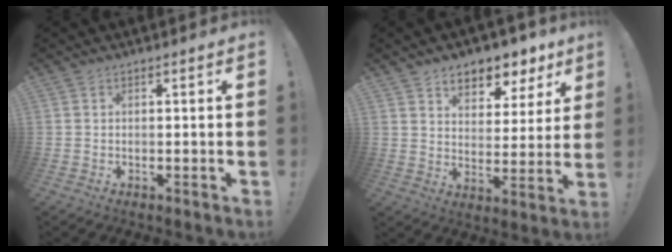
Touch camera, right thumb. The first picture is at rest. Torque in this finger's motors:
{"motor_torque": [-0.40, 0.87, 0.56, 0.88, 0.02]}